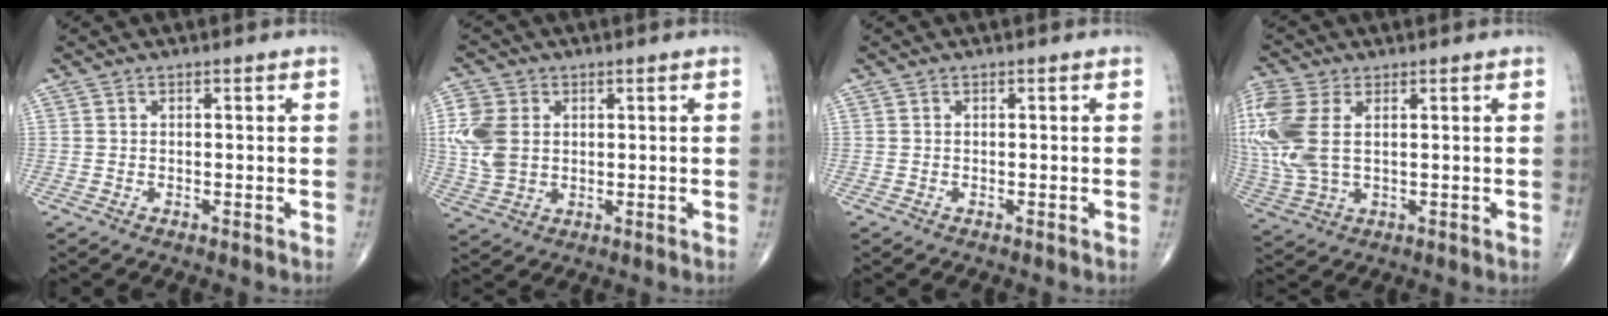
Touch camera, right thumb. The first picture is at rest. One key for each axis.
{"total": 8.9, "fx": 1.3, "fy": 6.7, "fz": 5.7, "tx": -0.123, "ty": 0.001, "tz": 0.029}
{"total": 0.0}
{"total": 14.2, "fx": 3.0, "fy": 8.1, "fz": 11.2, "tx": -0.301, "ty": 0.005, "tz": 0.066}